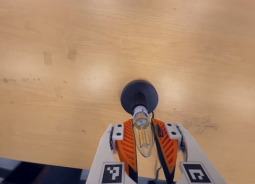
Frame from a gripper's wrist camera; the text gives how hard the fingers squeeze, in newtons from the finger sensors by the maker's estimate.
{"total": 11.1, "left": 11.1, "right": 11.1}